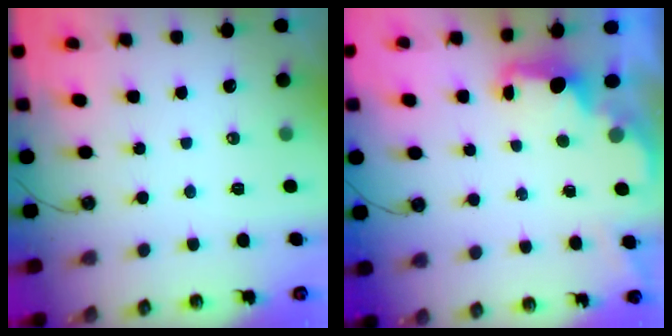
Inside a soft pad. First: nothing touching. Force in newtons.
{"total": 2.0, "press": 1.9, "slide": 0.8}